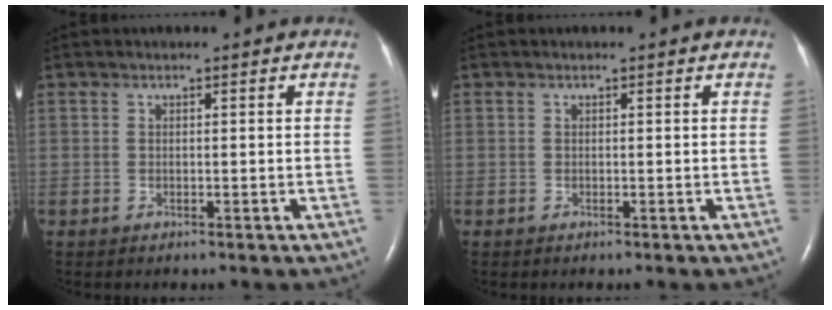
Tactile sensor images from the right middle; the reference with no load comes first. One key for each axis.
{"total": 0.0}